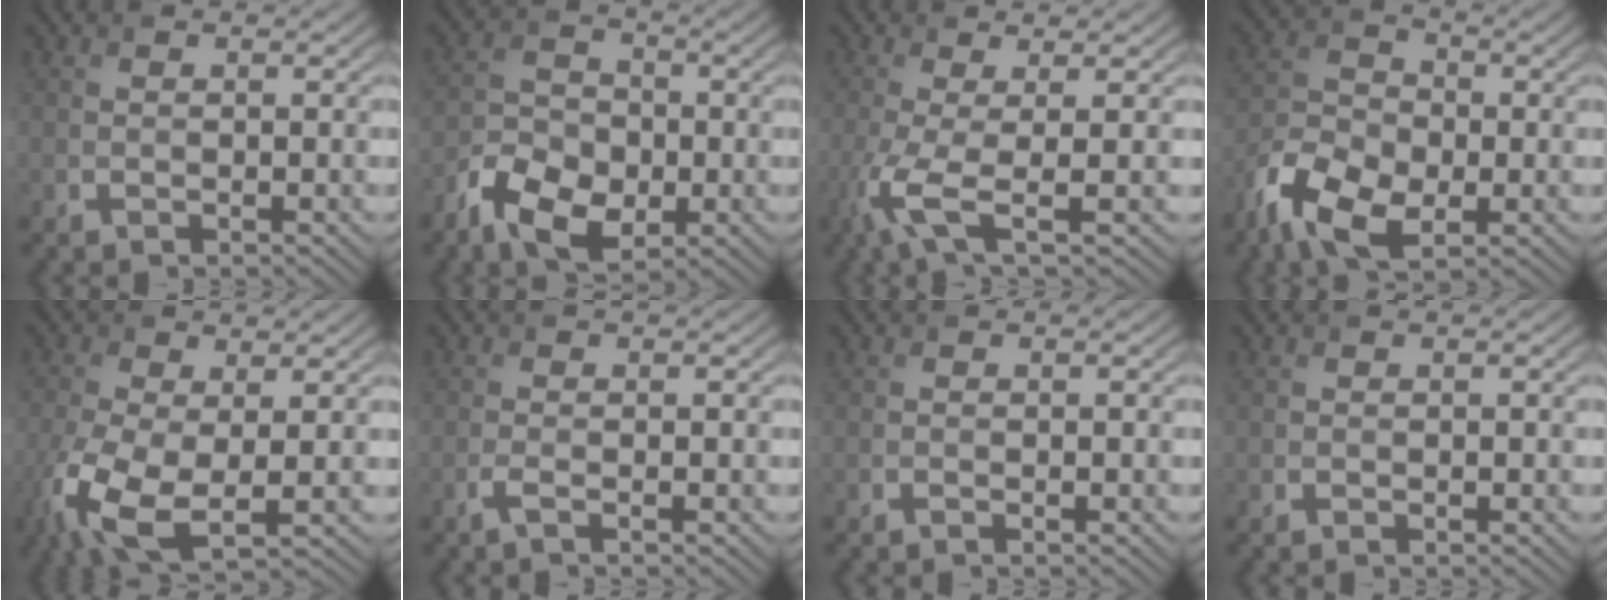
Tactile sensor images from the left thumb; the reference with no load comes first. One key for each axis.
{"total": 7.6, "fx": -3.7, "fy": 5.0, "fz": 4.3, "tx": -0.093, "ty": -0.009, "tz": -0.078}
{"total": 5.3, "fx": -1.7, "fy": 1.0, "fz": 5.0, "tx": -0.112, "ty": -0.008, "tz": -0.045}
{"total": 9.7, "fx": -5.2, "fy": 5.3, "fz": 6.1, "tx": -0.133, "ty": -0.014, "tz": -0.113}
{"total": 9.4, "fx": -3.1, "fy": 4.3, "fz": 7.7, "tx": -0.199, "ty": -0.028, "tz": -0.060}
{"total": 1.3, "fx": -0.6, "fy": 0.1, "fz": 1.1, "tx": -0.027, "ty": 0.001, "tz": -0.018}
{"total": 0.0}
{"total": 0.0}